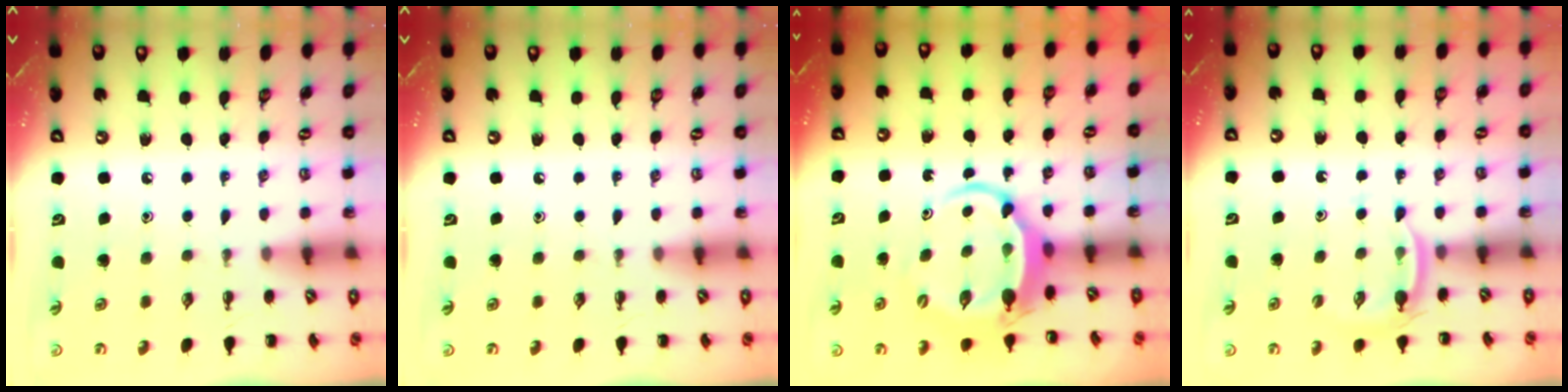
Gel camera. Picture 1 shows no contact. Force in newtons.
{"total": 0.0}
{"total": 5.6, "press": 5.5, "slide": 1.0}
{"total": 3.7, "press": 3.5, "slide": 1.2}